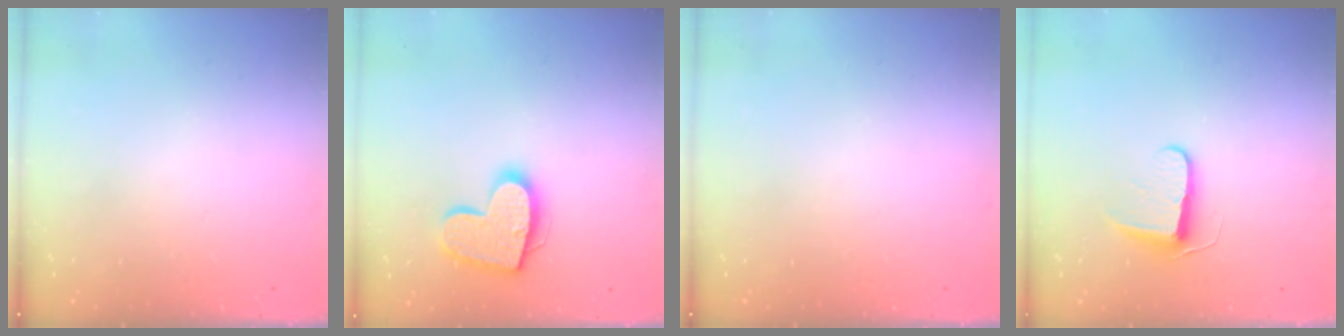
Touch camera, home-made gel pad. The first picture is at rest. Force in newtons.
{"total": 15.3, "press": 15.3, "slide": 1.1}
{"total": 0.0}
{"total": 7.2, "press": 7.2, "slide": 0.7}